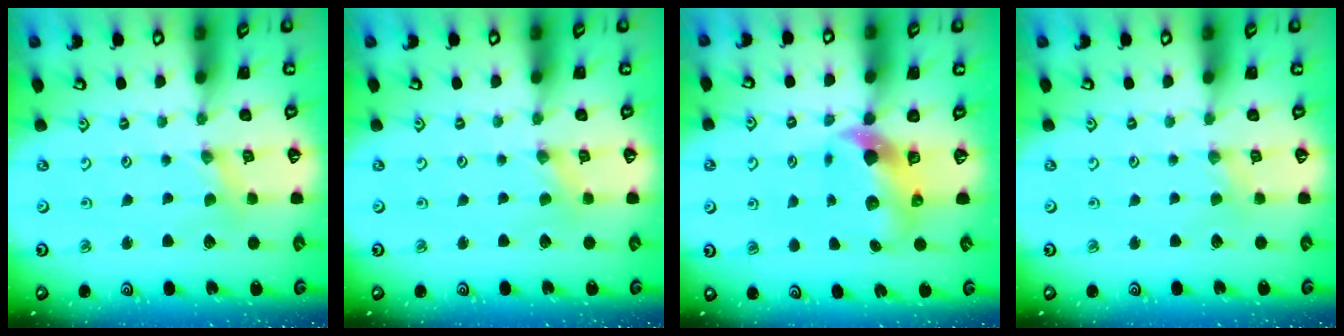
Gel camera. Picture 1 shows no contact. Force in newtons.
{"total": 0.0}
{"total": 7.4, "press": 7.3, "slide": 1.3}
{"total": 1.2, "press": 1.2, "slide": 0.3}